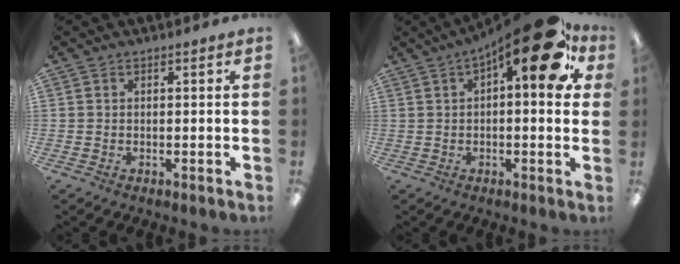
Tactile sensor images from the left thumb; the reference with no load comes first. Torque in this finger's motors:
{"motor_torque": [-0.03, 1.18, 1.32, -1.45, 0.15]}